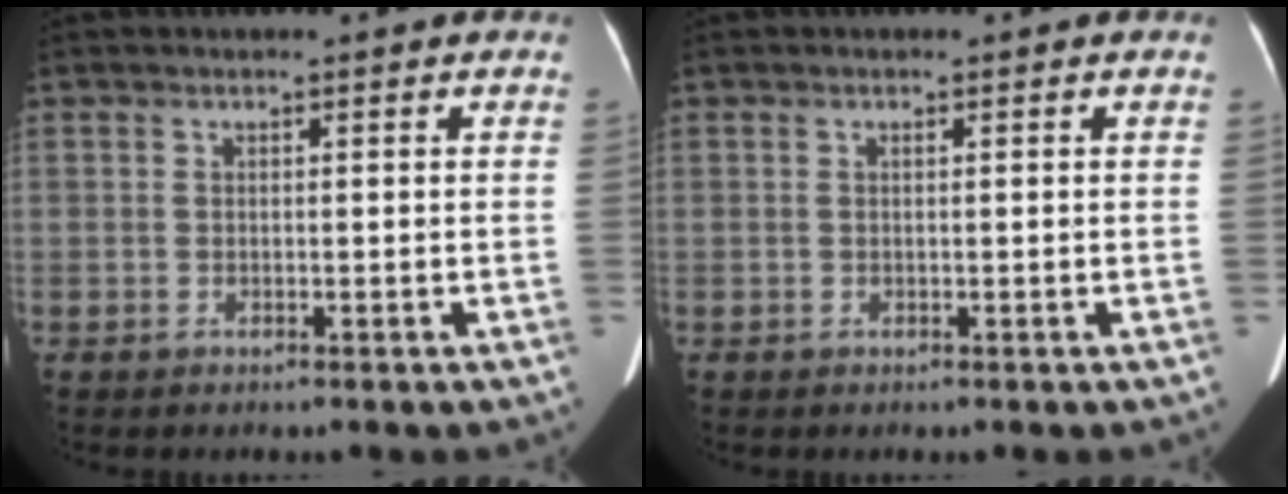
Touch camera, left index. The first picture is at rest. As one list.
[{"total": 0.0}]